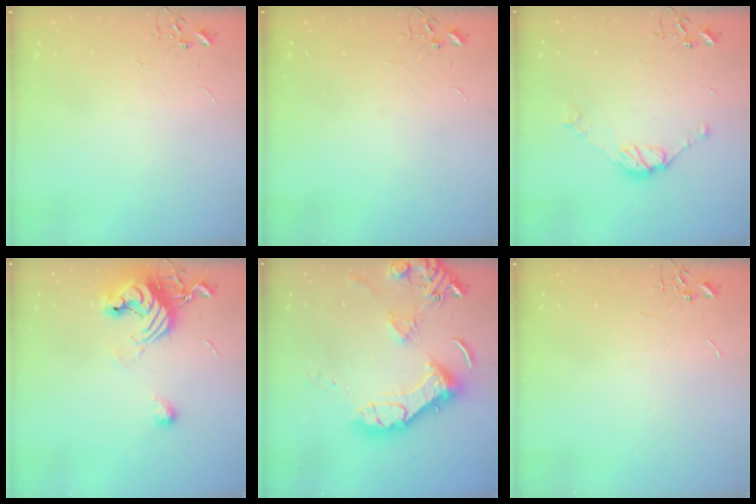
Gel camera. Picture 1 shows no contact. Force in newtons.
{"total": 0.0}
{"total": 9.0, "press": 9.0, "slide": 0.7}
{"total": 12.2, "press": 12.1, "slide": 1.4}
{"total": 18.3, "press": 18.1, "slide": 2.1}
{"total": 0.0}